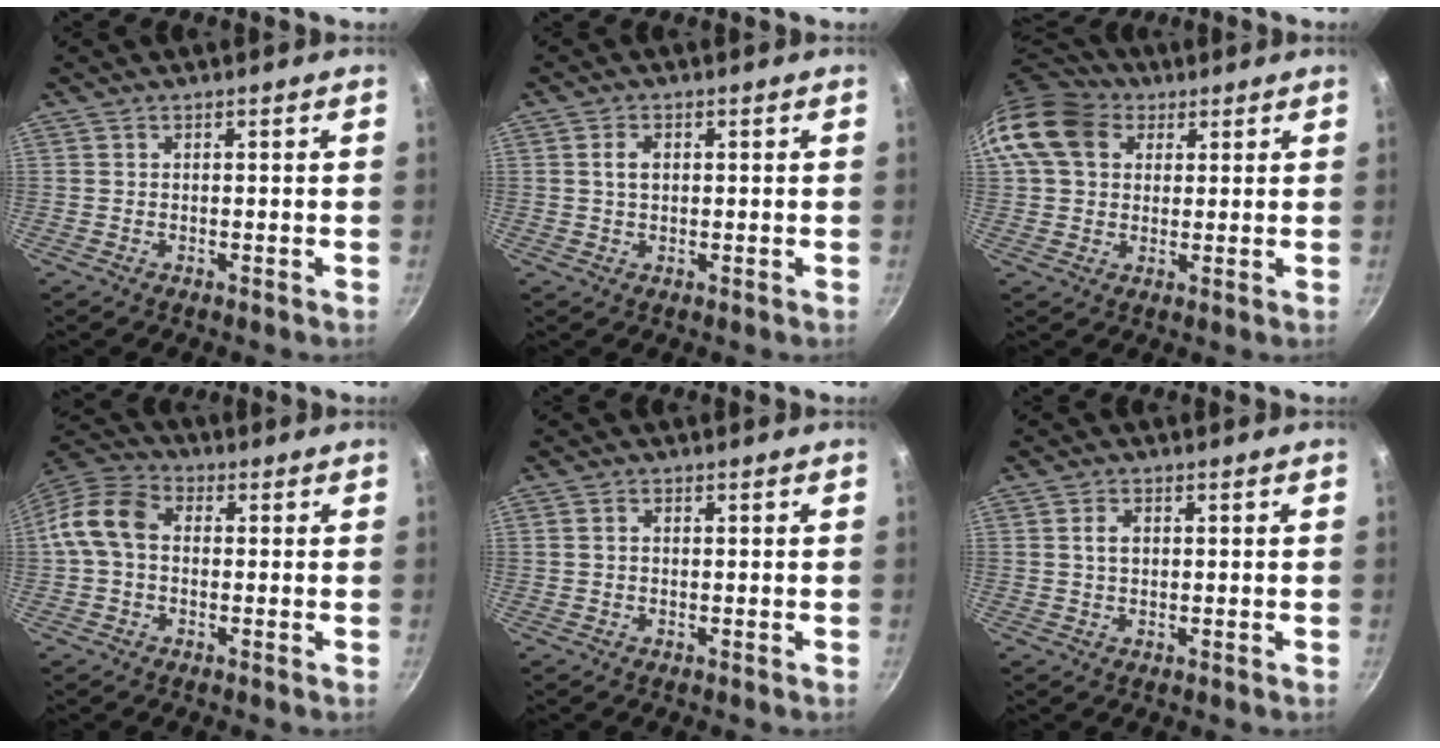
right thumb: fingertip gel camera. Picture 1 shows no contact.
{"total": 2.8, "force": [0.5, 1.8, 2.0], "torque": [-0.030, 0.001, 0.009]}
{"total": 13.6, "force": [4.7, 10.5, 7.2], "torque": [-0.129, 0.015, 0.073]}
{"total": 9.9, "force": [0.3, 7.2, 6.7], "torque": [-0.116, 0.030, -0.015]}
{"total": 1.1, "force": [0.1, 0.8, 0.7], "torque": [-0.013, 0.004, 0.000]}
{"total": 2.6, "force": [0.5, 1.7, 1.9], "torque": [-0.027, 0.002, 0.008]}